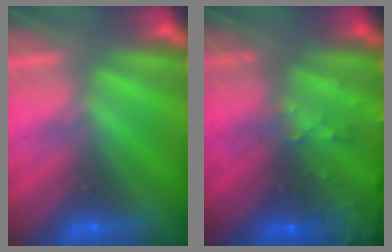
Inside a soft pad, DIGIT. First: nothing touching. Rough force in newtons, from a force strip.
{"total": 8.9}